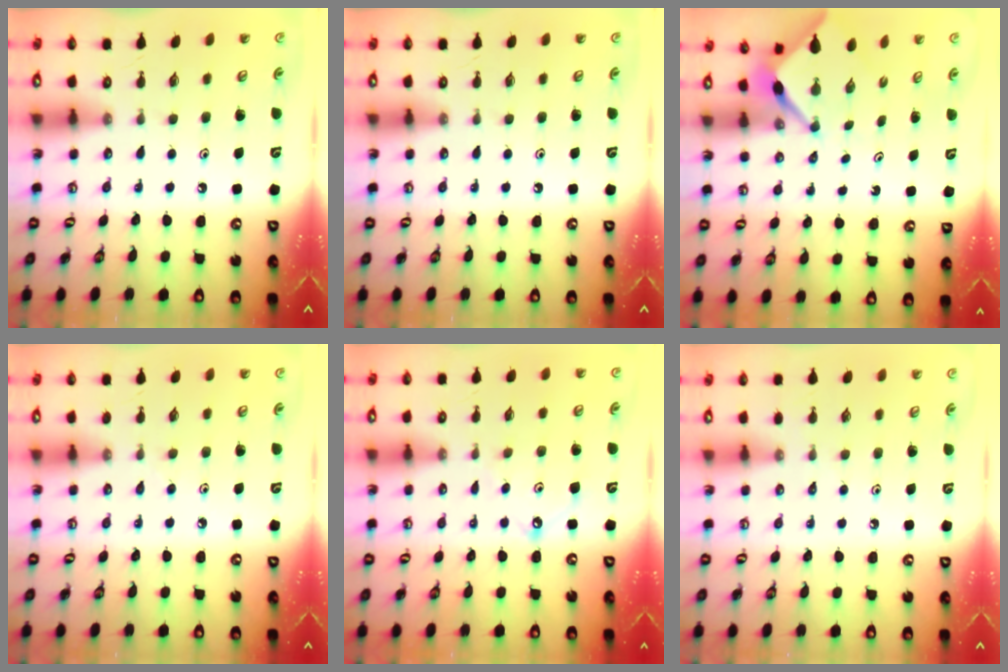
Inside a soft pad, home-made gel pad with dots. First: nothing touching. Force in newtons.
{"total": 0.0}
{"total": 2.8, "press": 2.8, "slide": 0.3}
{"total": 2.9, "press": 2.8, "slide": 0.4}
{"total": 5.9, "press": 5.9, "slide": 0.7}
{"total": 1.9, "press": 1.9, "slide": 0.4}